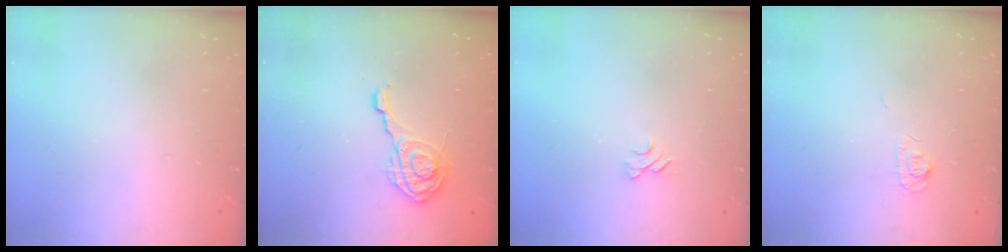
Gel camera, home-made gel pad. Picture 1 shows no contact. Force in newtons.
{"total": 10.8, "press": 10.7, "slide": 0.7}
{"total": 5.1, "press": 5.1, "slide": 0.3}
{"total": 4.8, "press": 4.8, "slide": 0.6}